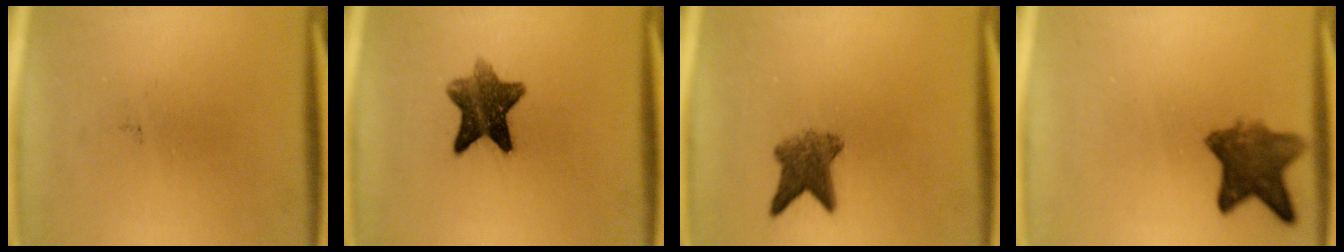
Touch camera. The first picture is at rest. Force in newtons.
{"total": 8.7}
{"total": 5.1}
{"total": 7.5}